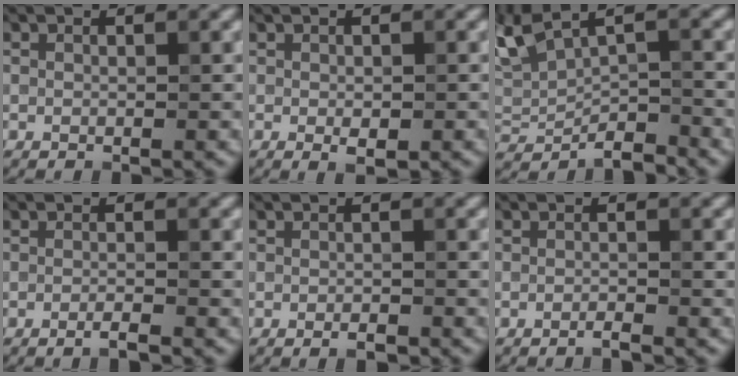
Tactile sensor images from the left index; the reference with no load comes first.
{"total": 1.6, "force": [-0.4, 0.7, 1.4], "torque": [-0.023, -0.006, 0.000]}
{"total": 4.2, "force": [0.0, 2.1, 3.7], "torque": [-0.069, -0.013, 0.003]}
{"total": 1.4, "force": [-0.8, 0.3, 1.1], "torque": [-0.013, -0.003, -0.021]}
{"total": 1.1, "force": [-0.7, 0.3, 0.8], "torque": [-0.013, -0.004, -0.012]}
{"total": 1.1, "force": [-0.8, 0.1, 0.7], "torque": [-0.007, 0.000, -0.019]}